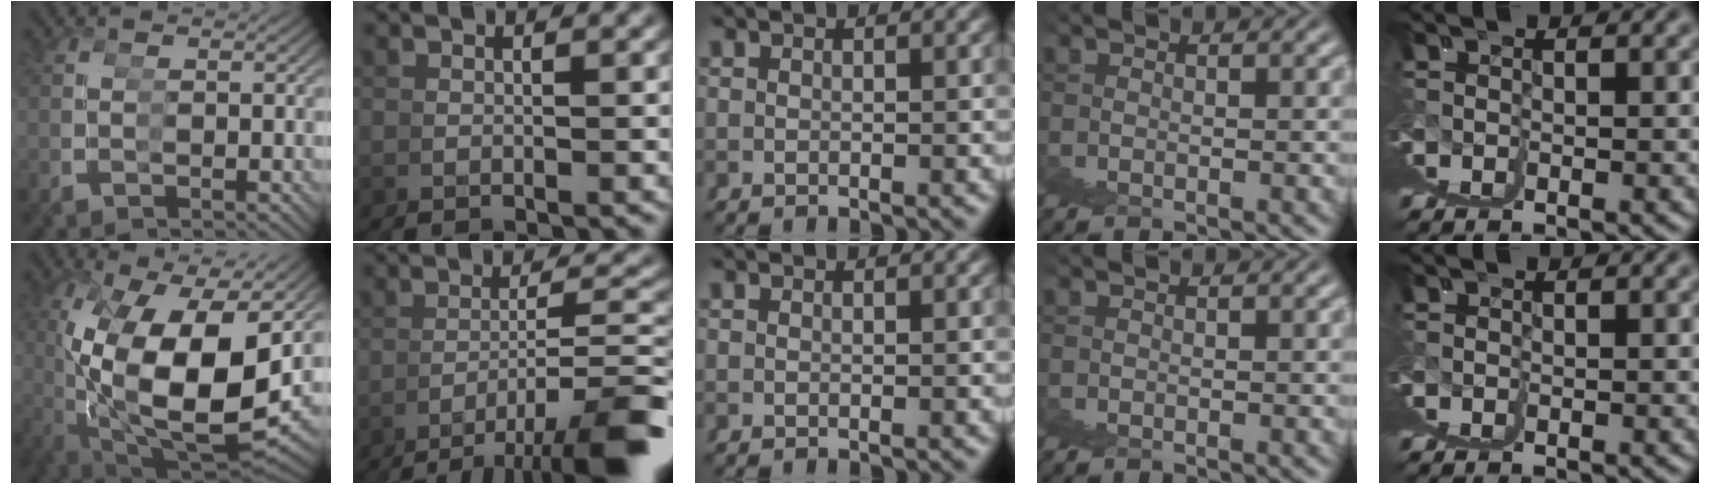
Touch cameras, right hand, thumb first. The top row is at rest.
{"thumb": {"total": 17.9, "force": [-0.7, 11.1, 14.1], "torque": [-0.290, -0.027, 0.017]}, "index": {"total": 8.6, "force": [-5.5, 0.2, 6.7], "torque": [-0.083, 0.004, -0.082]}}